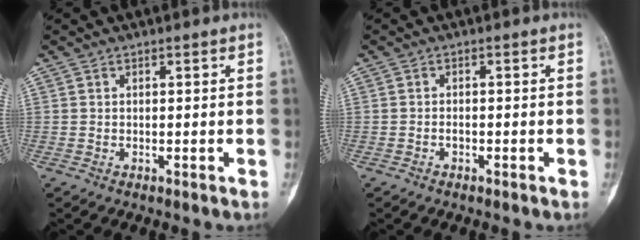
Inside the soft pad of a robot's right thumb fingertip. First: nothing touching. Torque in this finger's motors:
{"motor_torque": [-0.22, -0.08, 0.07, 0.16, -0.07]}